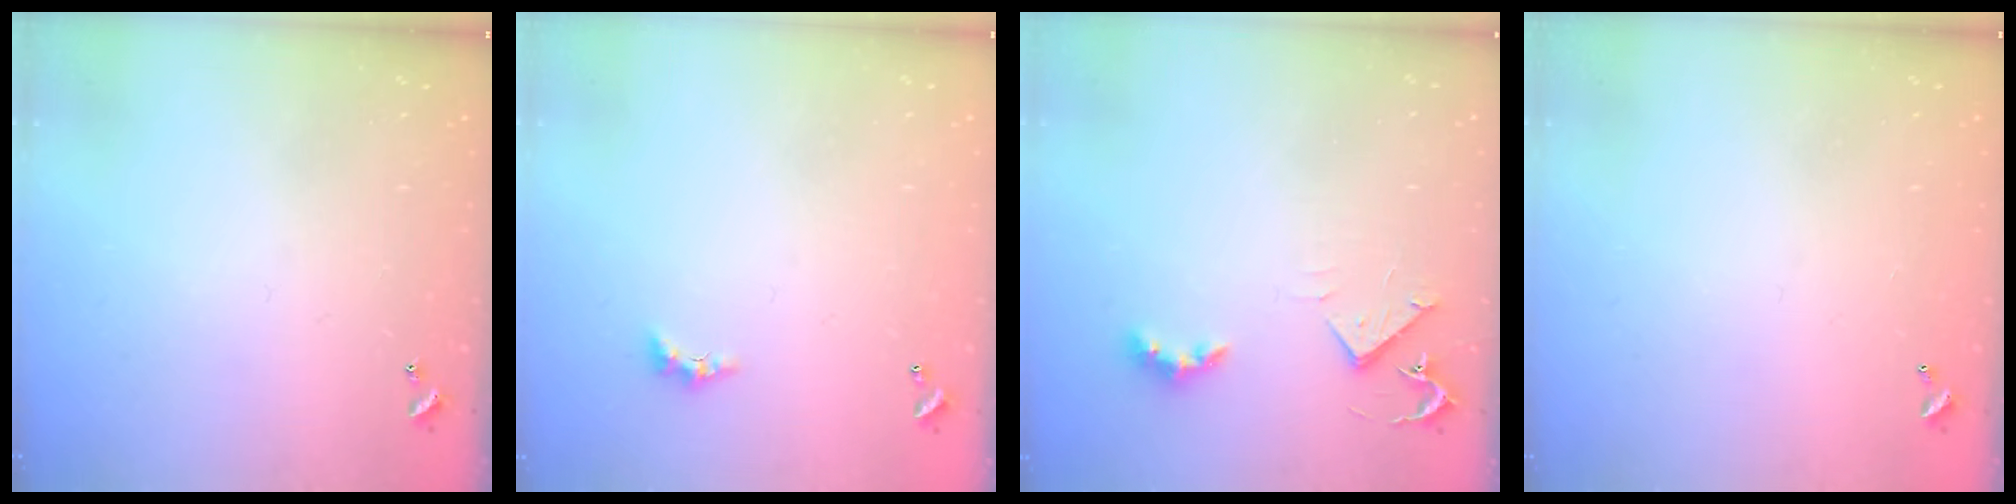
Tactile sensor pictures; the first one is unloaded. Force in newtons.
{"total": 2.2, "press": 2.2, "slide": 0.6}
{"total": 4.1, "press": 4.0, "slide": 0.5}
{"total": 2.8, "press": 2.8, "slide": 0.1}